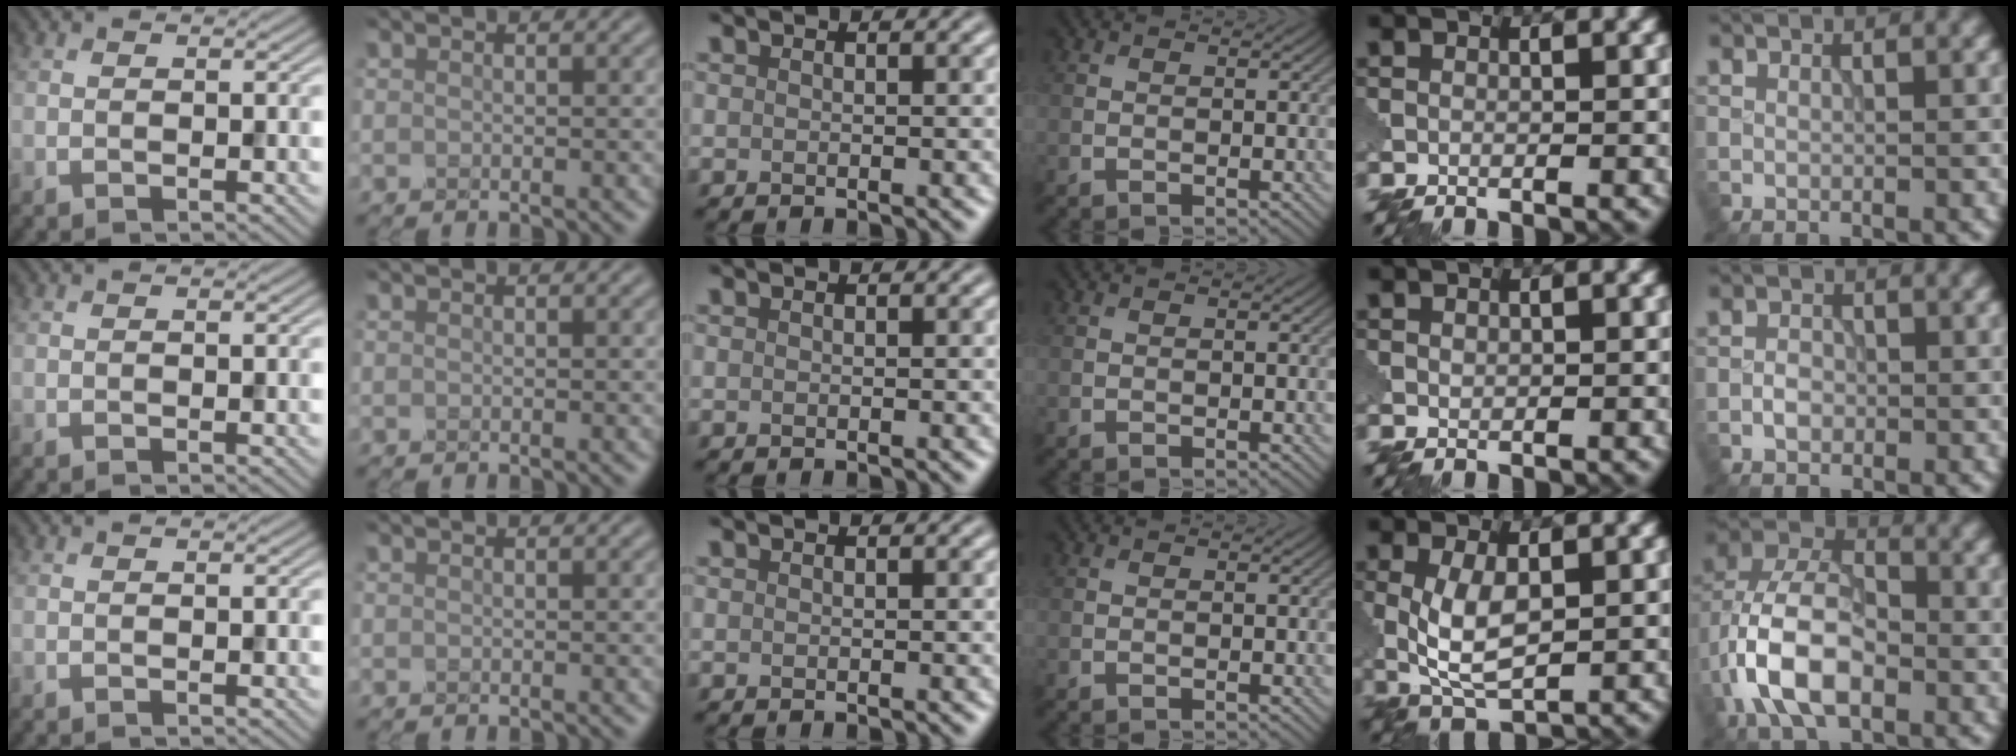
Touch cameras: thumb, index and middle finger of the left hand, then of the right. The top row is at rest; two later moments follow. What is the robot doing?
{"motion": "close", "object": "eyeshadow palette"}